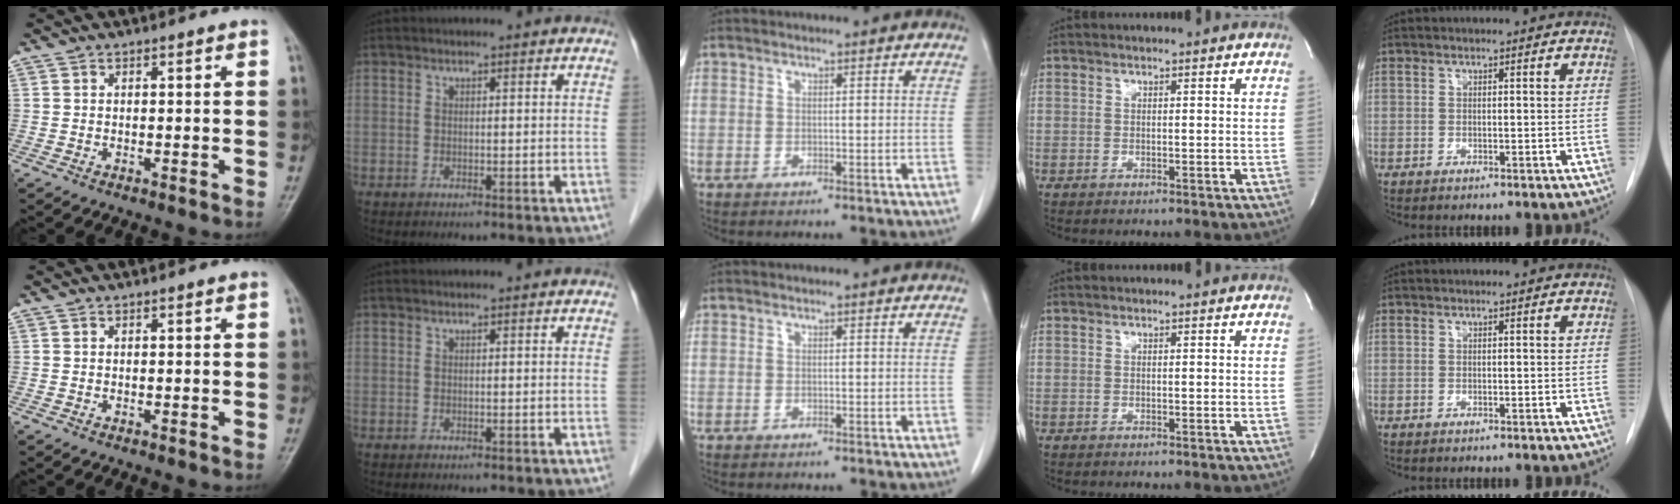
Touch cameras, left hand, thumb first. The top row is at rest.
{}